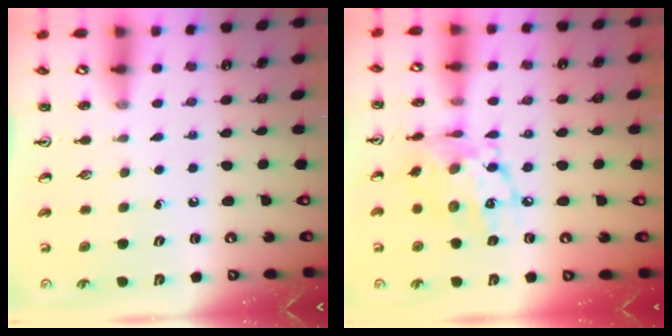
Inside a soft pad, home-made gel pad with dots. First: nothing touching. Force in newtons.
{"total": 13.6, "press": 13.6, "slide": 0.8}